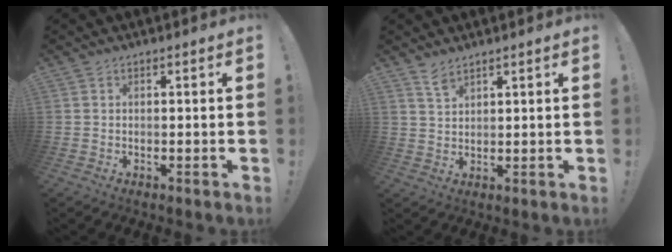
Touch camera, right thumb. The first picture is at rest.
{"total": 4.2, "force": [3.4, 1.5, 2.0], "torque": [-0.031, -0.022, 0.061]}